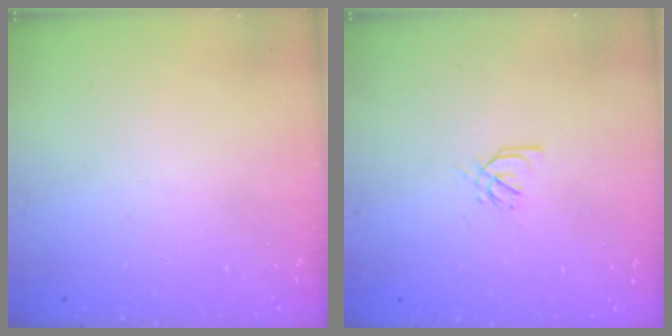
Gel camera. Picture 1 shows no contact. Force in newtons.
{"total": 2.6, "press": 2.5, "slide": 0.7}